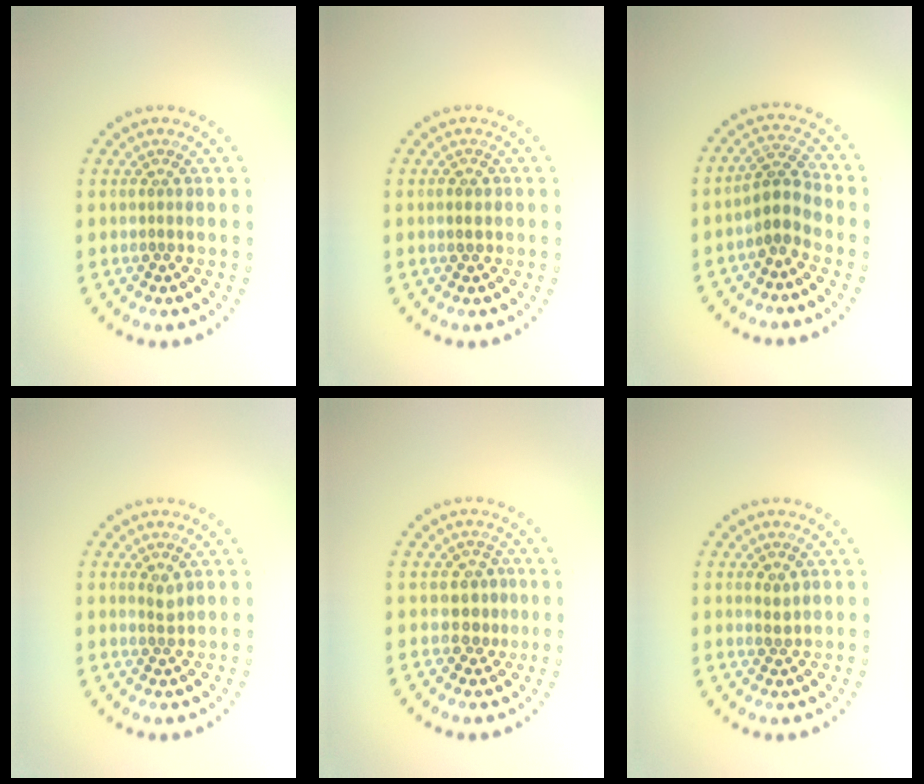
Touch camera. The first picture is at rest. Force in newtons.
{"total": 1.1, "press": 1.0, "slide": 0.5}
{"total": 2.5, "press": 2.0, "slide": 1.6}
{"total": 1.0, "press": 0.7, "slide": 0.6}
{"total": 2.1, "press": 1.5, "slide": 1.5}
{"total": 1.0, "press": 1.0, "slide": 0.4}